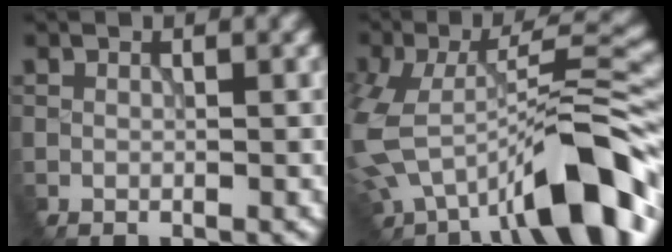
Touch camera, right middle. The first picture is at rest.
{"total": 10.4, "force": [-4.8, 3.8, 8.3], "torque": [-0.122, 0.009, -0.086]}